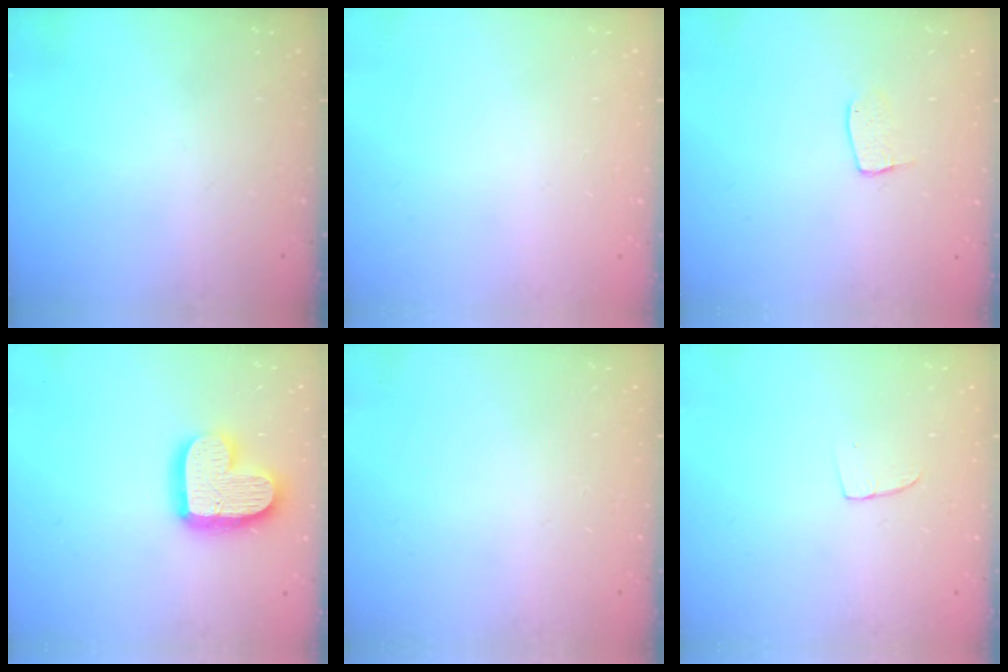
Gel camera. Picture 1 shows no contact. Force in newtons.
{"total": 0.0}
{"total": 5.9, "press": 5.9, "slide": 0.3}
{"total": 17.0, "press": 17.0, "slide": 1.4}
{"total": 0.8, "press": 0.4, "slide": 0.7}
{"total": 2.9, "press": 2.9, "slide": 0.2}